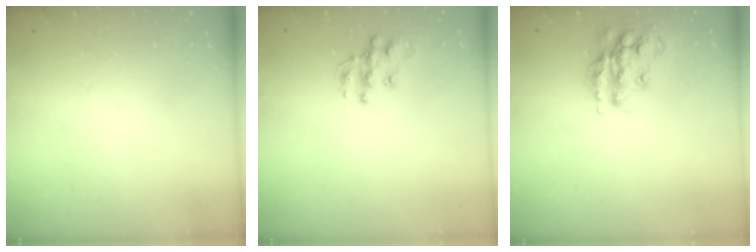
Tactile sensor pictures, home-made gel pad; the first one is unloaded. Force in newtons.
{"total": 10.7, "press": 10.7, "slide": 0.7}
{"total": 15.2, "press": 15.2, "slide": 0.8}